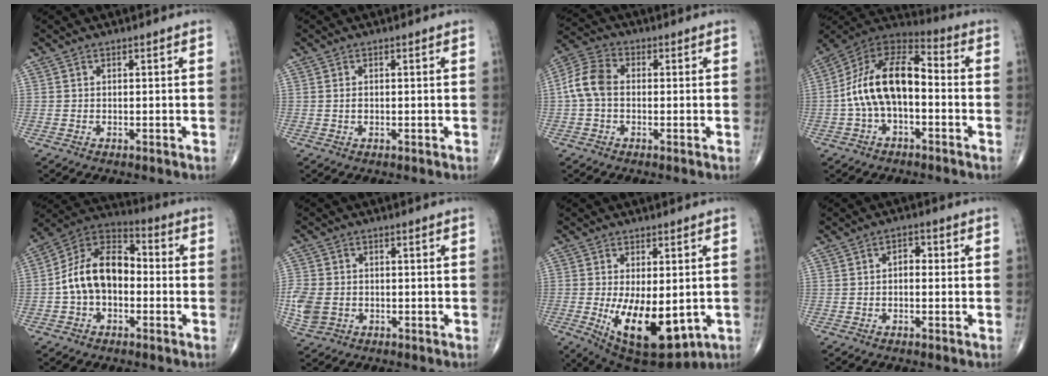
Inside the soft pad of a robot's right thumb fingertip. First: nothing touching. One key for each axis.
{"total": 1.0, "fx": 0.0, "fy": 0.6, "fz": 0.8, "tx": -0.016, "ty": -0.001, "tz": 0.001}
{"total": 7.6, "fx": -0.2, "fy": 5.2, "fz": 5.5, "tx": -0.114, "ty": 0.024, "tz": -0.015}
{"total": 16.0, "fx": -1.6, "fy": 8.6, "fz": 13.4, "tx": -0.236, "ty": 0.050, "tz": -0.040}
{"total": 14.2, "fx": -1.5, "fy": 9.4, "fz": 10.5, "tx": -0.170, "ty": 0.044, "tz": -0.039}
{"total": 7.6, "fx": -1.6, "fy": 6.1, "fz": 4.3, "tx": -0.107, "ty": 0.001, "tz": -0.026}
{"total": 15.5, "fx": -3.2, "fy": 7.5, "fz": 13.2, "tx": -0.204, "ty": -0.024, "tz": -0.023}
{"total": 2.4, "fx": -0.1, "fy": 1.6, "fz": 1.8, "tx": -0.015, "ty": 0.009, "tz": -0.009}